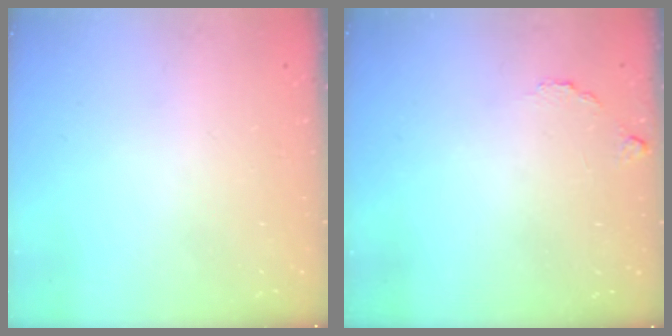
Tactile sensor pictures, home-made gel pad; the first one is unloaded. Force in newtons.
{"total": 5.2, "press": 5.2, "slide": 0.3}